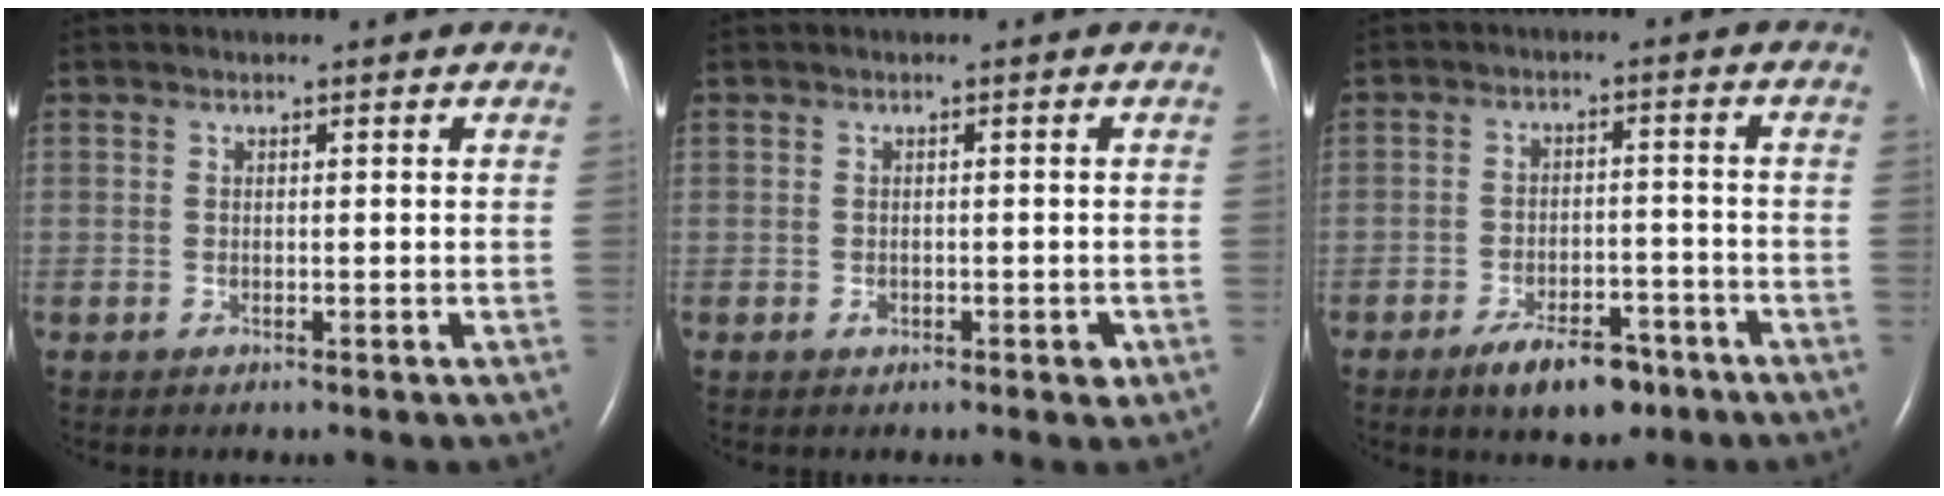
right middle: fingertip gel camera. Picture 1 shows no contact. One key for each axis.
{"total": 1.7, "fx": -0.7, "fy": 1.1, "fz": 1.1, "tx": -0.015, "ty": 0.001, "tz": -0.005}
{"total": 7.4, "fx": -5.0, "fy": 3.1, "fz": 4.5, "tx": -0.077, "ty": -0.001, "tz": -0.077}